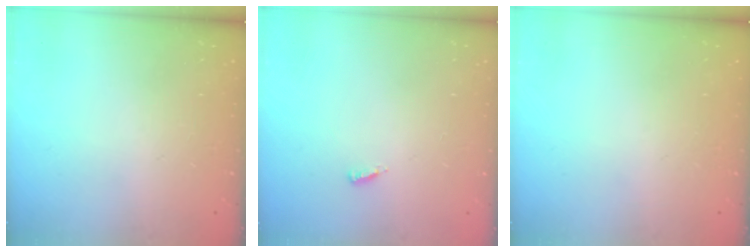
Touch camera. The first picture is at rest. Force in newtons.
{"total": 3.2, "press": 3.2, "slide": 0.5}
{"total": 0.0}